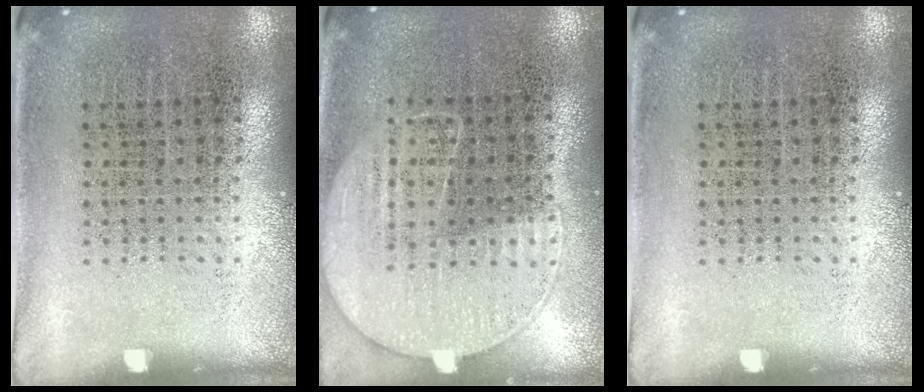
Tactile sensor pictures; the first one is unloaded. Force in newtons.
{"total": 1.3, "press": 1.1, "slide": 0.6}
{"total": 0.0}